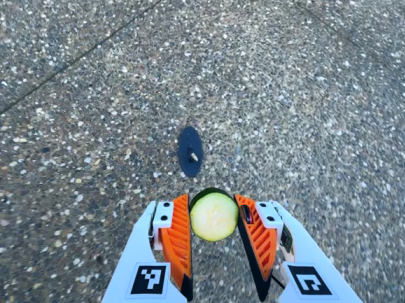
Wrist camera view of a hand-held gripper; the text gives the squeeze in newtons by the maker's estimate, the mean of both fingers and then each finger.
{"total": 8.2, "left": 8.1, "right": 8.3}